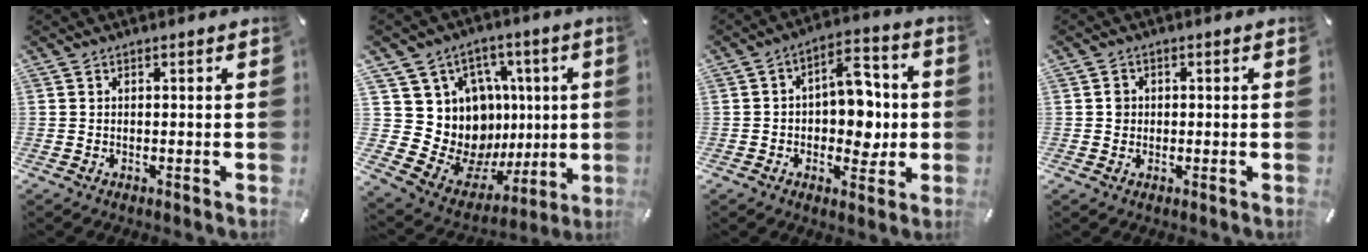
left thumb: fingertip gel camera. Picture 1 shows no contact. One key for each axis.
{"total": 14.9, "fx": 1.8, "fy": 14.0, "fz": 4.7, "tx": -0.052, "ty": -0.056, "tz": 0.071}
{"total": 11.0, "fx": -0.6, "fy": 7.7, "fz": 7.9, "tx": -0.093, "ty": 0.009, "tz": -0.008}
{"total": 2.0, "fx": -0.1, "fy": 1.9, "fz": 0.7, "tx": -0.006, "ty": 0.004, "tz": -0.007}